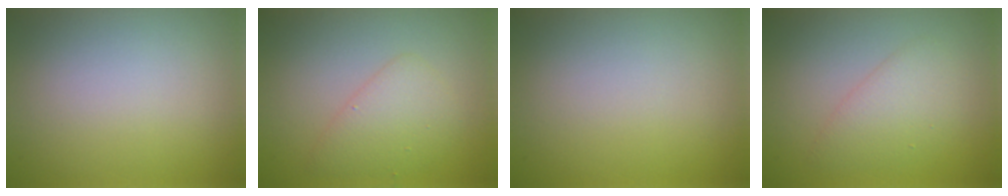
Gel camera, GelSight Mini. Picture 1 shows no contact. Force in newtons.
{"total": 2.8, "press": 2.8, "slide": 0.1}
{"total": 0.0}
{"total": 2.5, "press": 2.5, "slide": 0.3}